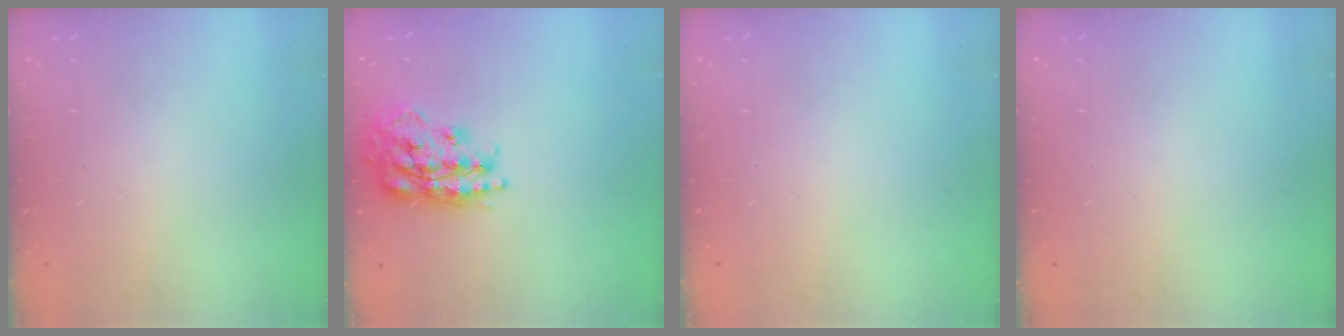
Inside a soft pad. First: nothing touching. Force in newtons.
{"total": 19.5, "press": 19.5, "slide": 1.8}
{"total": 0.0}
{"total": 0.0}